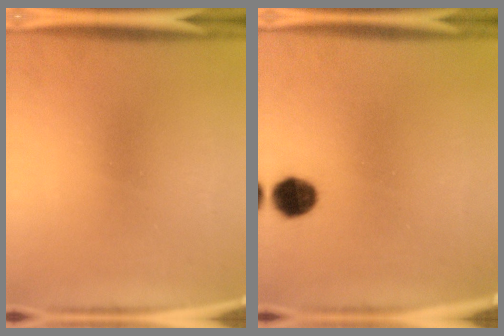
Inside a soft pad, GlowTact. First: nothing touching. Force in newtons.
{"total": 5.8}